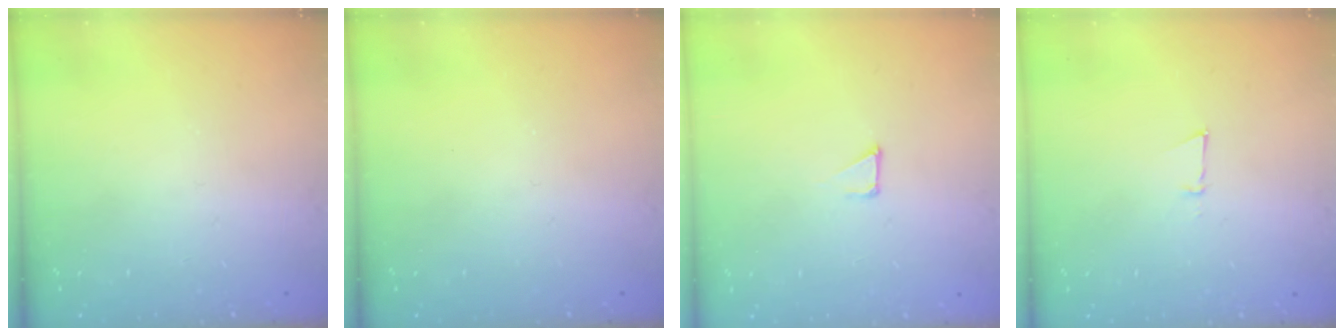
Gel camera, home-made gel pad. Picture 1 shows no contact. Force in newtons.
{"total": 0.0}
{"total": 1.7, "press": 1.7, "slide": 0.0}
{"total": 3.3, "press": 3.3, "slide": 0.6}